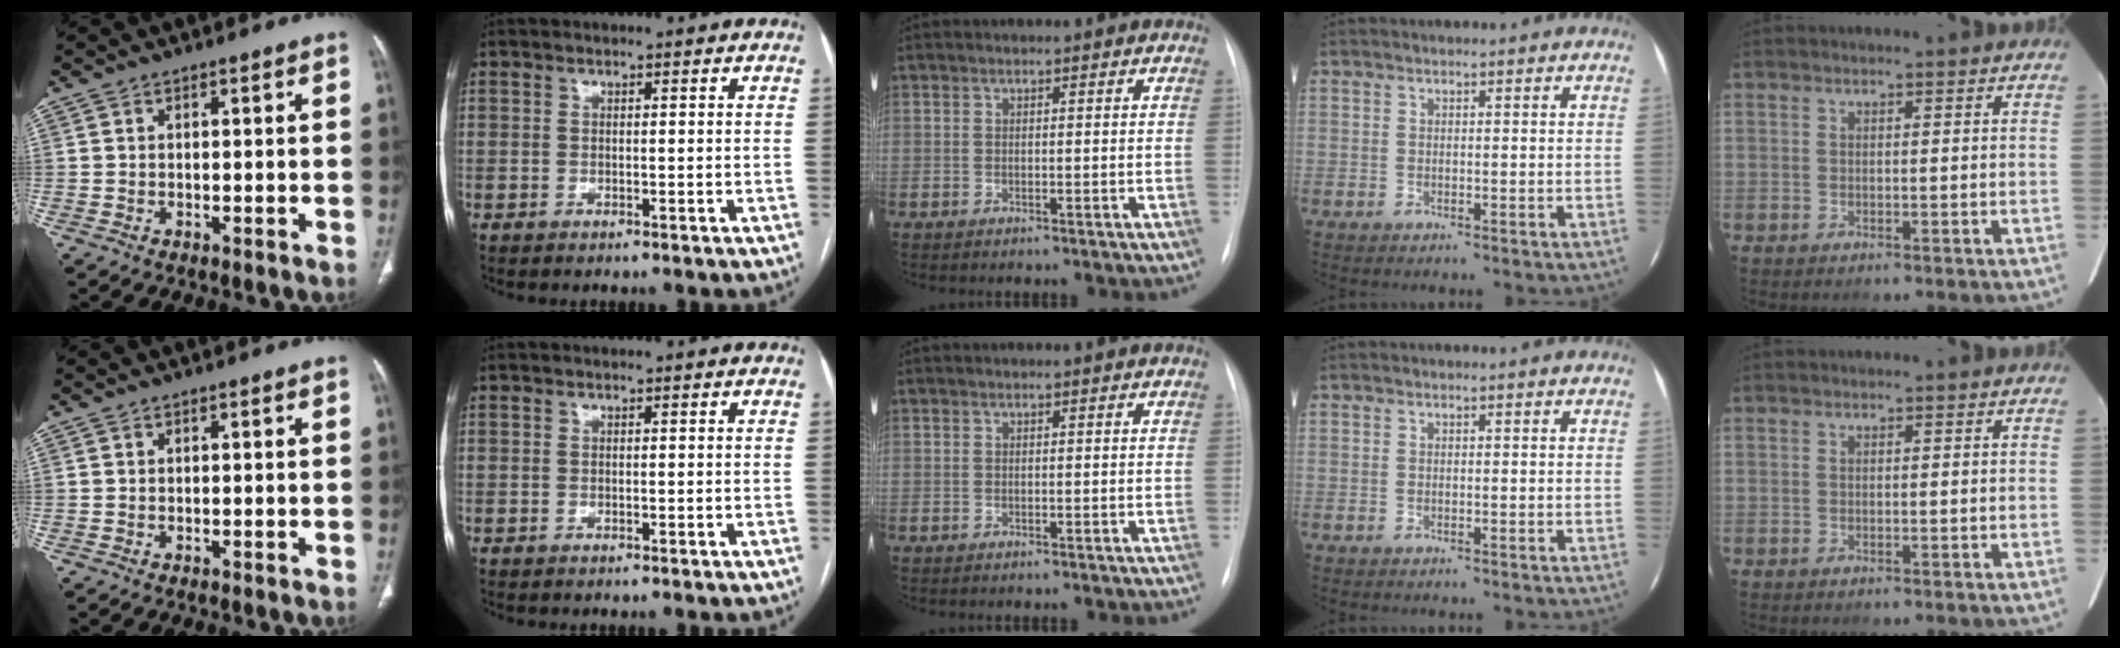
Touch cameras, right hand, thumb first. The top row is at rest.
{}